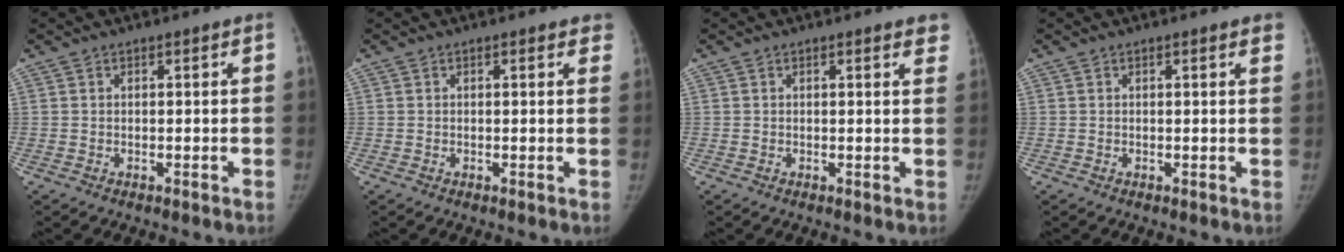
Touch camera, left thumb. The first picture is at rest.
{"total": 2.7, "force": [1.7, 1.0, 1.9], "torque": [-0.003, 0.003, 0.015]}
{"total": 3.7, "force": [2.8, 0.9, 2.3], "torque": [-0.009, -0.004, 0.022]}
{"total": 2.4, "force": [1.6, 0.4, 1.8], "torque": [-0.011, 0.003, 0.014]}